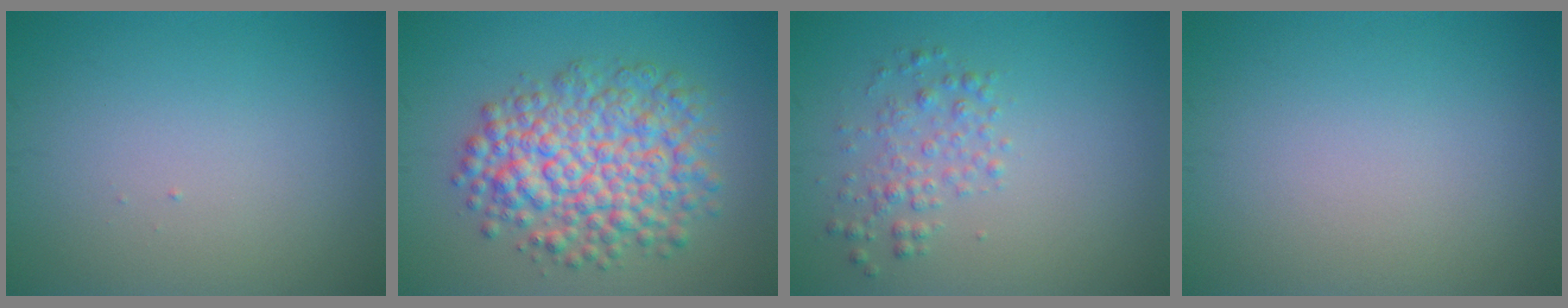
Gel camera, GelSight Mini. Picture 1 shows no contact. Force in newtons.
{"total": 7.9, "press": 7.9, "slide": 0.2}
{"total": 2.2, "press": 2.2, "slide": 0.1}
{"total": 0.0}